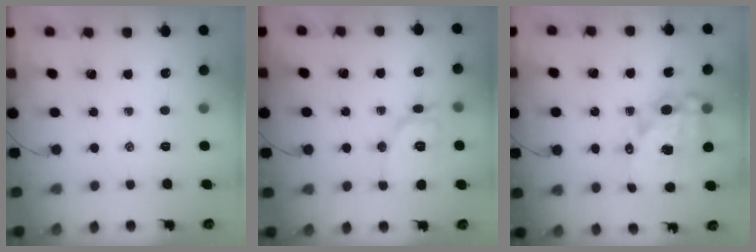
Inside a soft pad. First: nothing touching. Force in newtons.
{"total": 11.7, "press": 11.7, "slide": 0.6}
{"total": 16.1, "press": 15.7, "slide": 3.5}